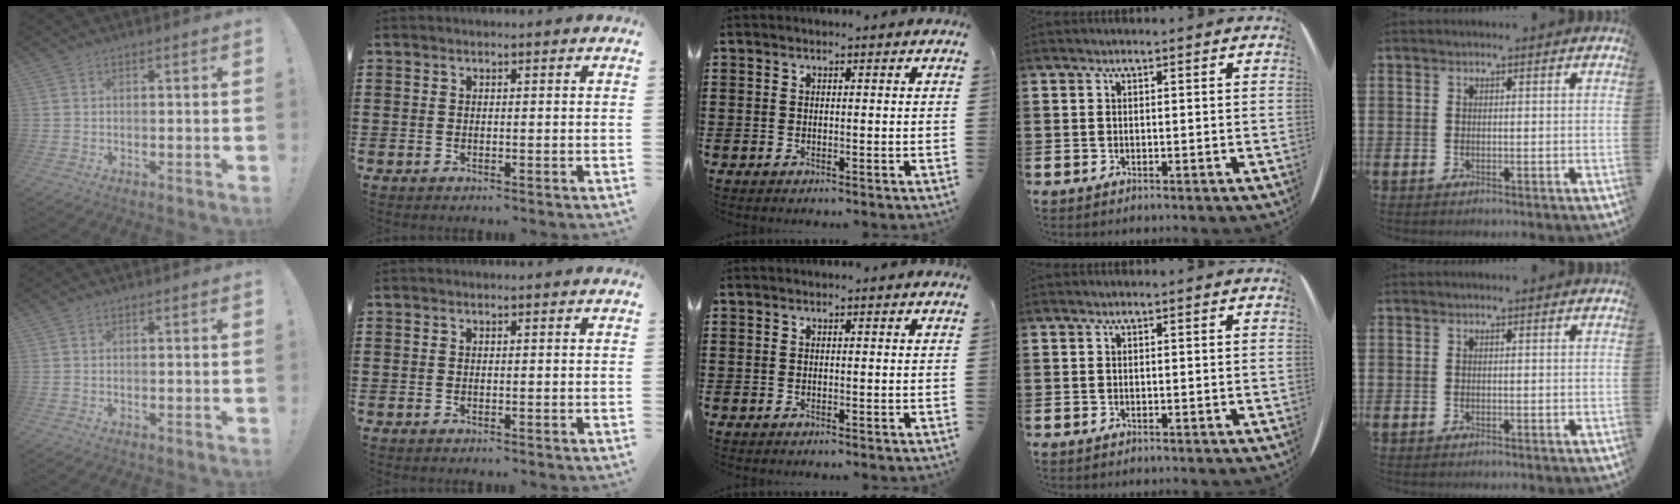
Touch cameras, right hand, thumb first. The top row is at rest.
{}